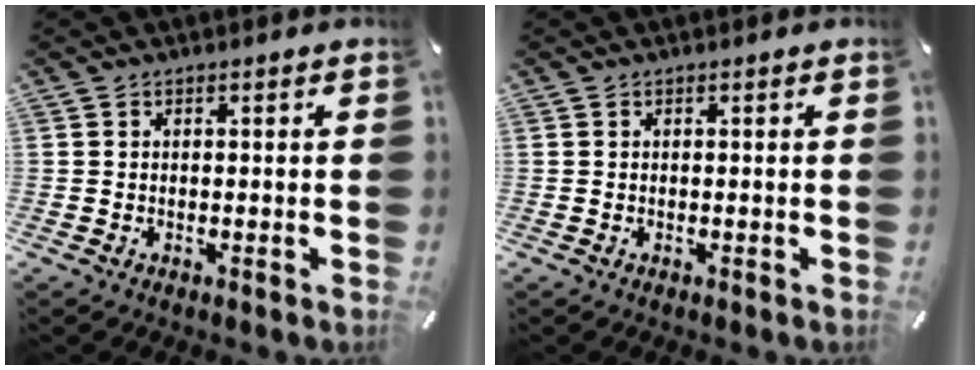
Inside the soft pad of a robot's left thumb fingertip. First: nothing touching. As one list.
[{"total": 0.0}]